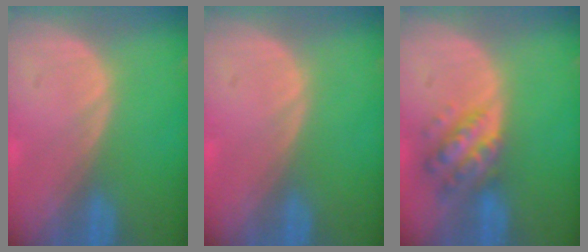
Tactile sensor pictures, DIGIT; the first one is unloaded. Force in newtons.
{"total": 0.0}
{"total": 6.4, "press": 5.8, "slide": 2.7}